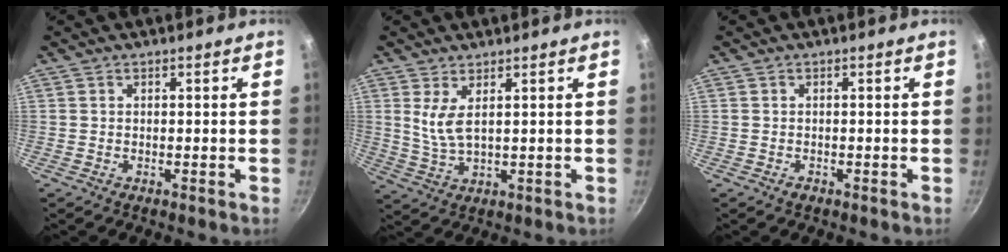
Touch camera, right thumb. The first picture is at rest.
{"total": 5.1, "force": [1.7, 1.9, 4.4], "torque": [-0.086, -0.020, 0.042]}
{"total": 0.9, "force": [-0.6, 0.6, 0.4], "torque": [-0.007, 0.002, -0.009]}